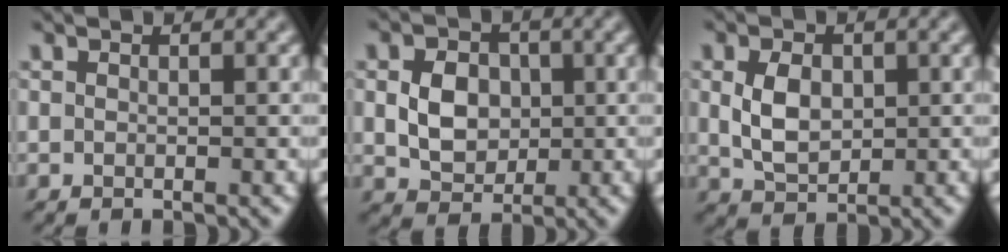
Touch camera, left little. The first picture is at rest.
{"total": 4.1, "force": [0.0, 3.2, 2.5], "torque": [-0.053, -0.001, -0.001]}
{"total": 3.7, "force": [0.3, 2.5, 2.6], "torque": [-0.064, 0.000, 0.006]}